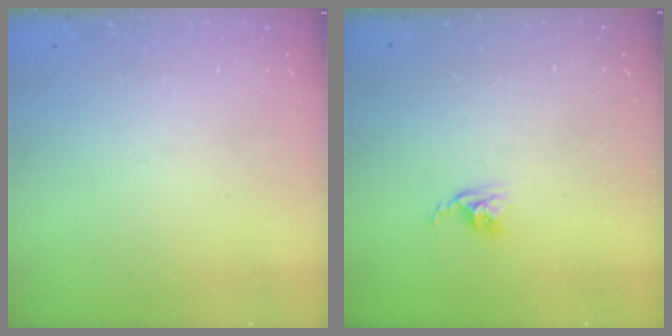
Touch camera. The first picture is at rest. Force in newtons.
{"total": 3.8, "press": 3.7, "slide": 0.4}